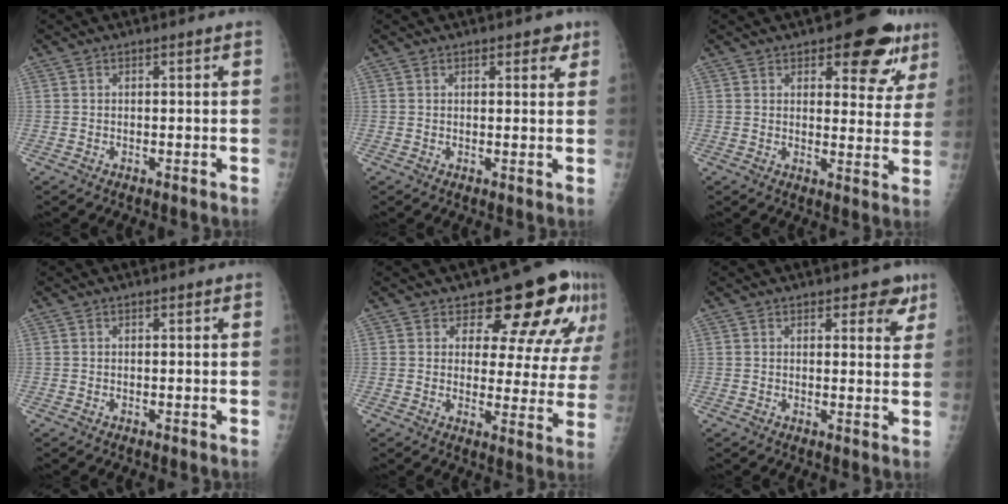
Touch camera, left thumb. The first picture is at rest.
{"total": 2.5, "force": [1.6, 1.2, 1.6], "torque": [-0.003, -0.006, 0.016]}
{"total": 15.3, "force": [8.7, 6.3, 10.9], "torque": [-0.088, -0.041, 0.112]}
{"total": 0.0}
{"total": 15.2, "force": [9.8, 7.3, 9.0], "torque": [-0.059, -0.057, 0.108]}
{"total": 4.6, "force": [3.0, 2.3, 2.6], "torque": [0.001, -0.014, 0.032]}